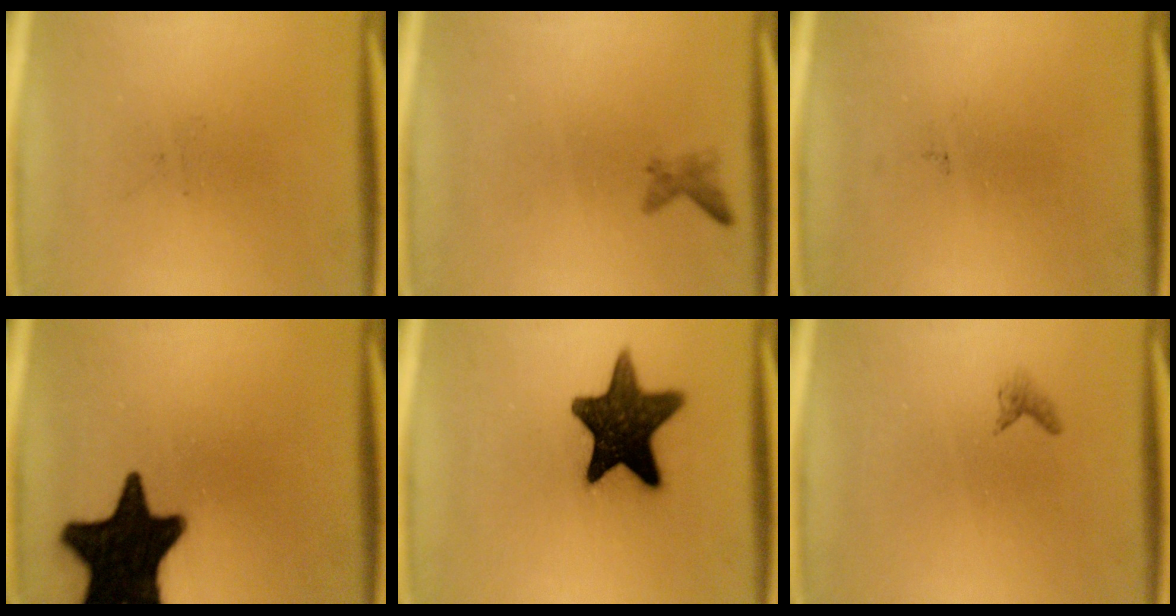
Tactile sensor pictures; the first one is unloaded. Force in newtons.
{"total": 1.1}
{"total": 0.0}
{"total": 19.2}
{"total": 15.3}
{"total": 0.7}